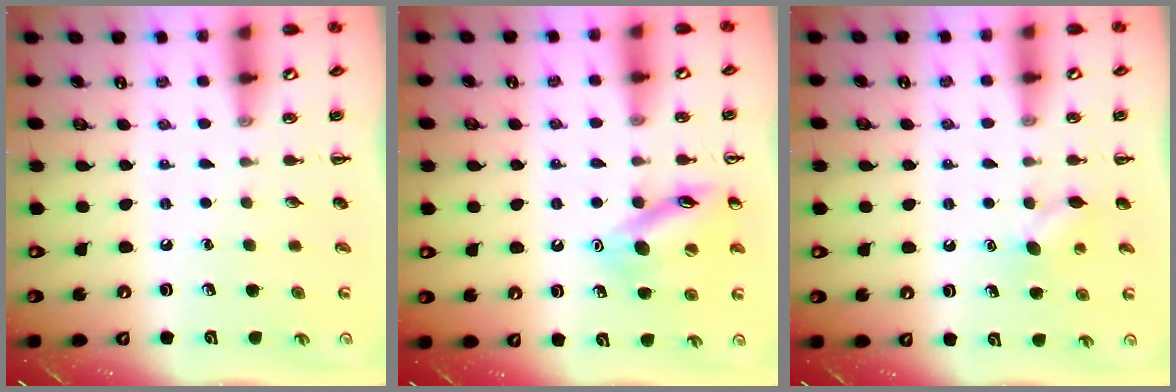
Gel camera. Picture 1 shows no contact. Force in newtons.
{"total": 12.2, "press": 12.2, "slide": 0.9}
{"total": 4.8, "press": 4.6, "slide": 1.2}